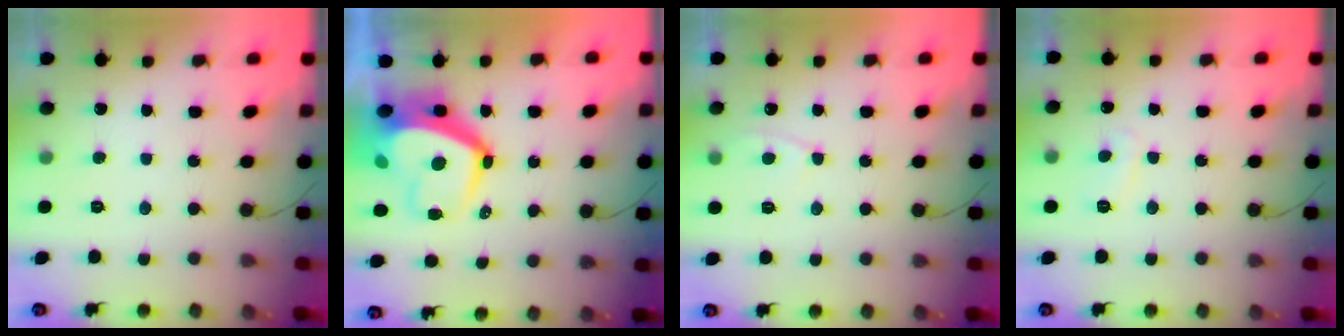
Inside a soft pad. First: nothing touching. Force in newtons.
{"total": 12.4, "press": 12.3, "slide": 1.4}
{"total": 3.4, "press": 3.3, "slide": 0.5}
{"total": 2.9, "press": 2.9, "slide": 0.3}